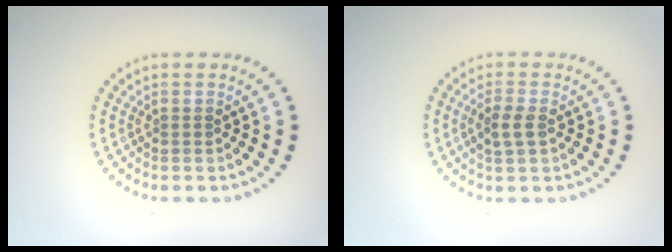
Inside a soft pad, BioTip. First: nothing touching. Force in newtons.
{"total": 2.2, "press": 2.1, "slide": 0.4}